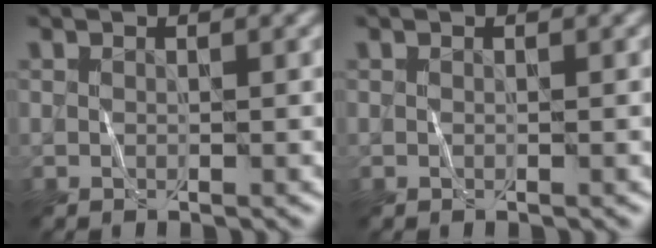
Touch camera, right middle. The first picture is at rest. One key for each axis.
{"total": 0.0}